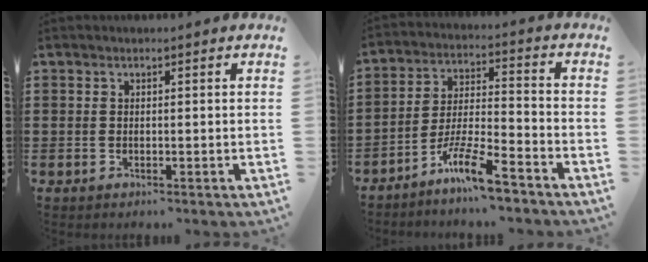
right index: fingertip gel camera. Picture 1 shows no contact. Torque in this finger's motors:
{"motor_torque": [0.48, 0.44, 0.38, 0.02]}